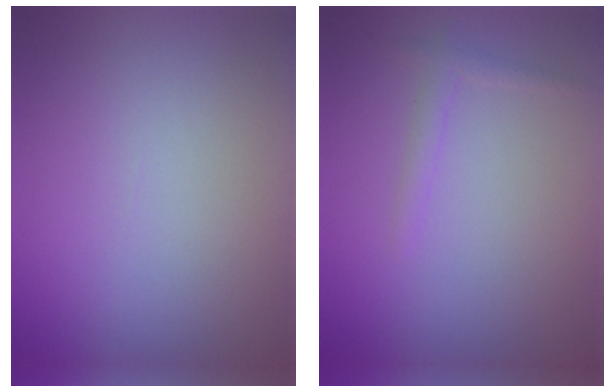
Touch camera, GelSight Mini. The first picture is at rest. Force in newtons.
{"total": 1.1, "press": 1.1, "slide": 0.0}